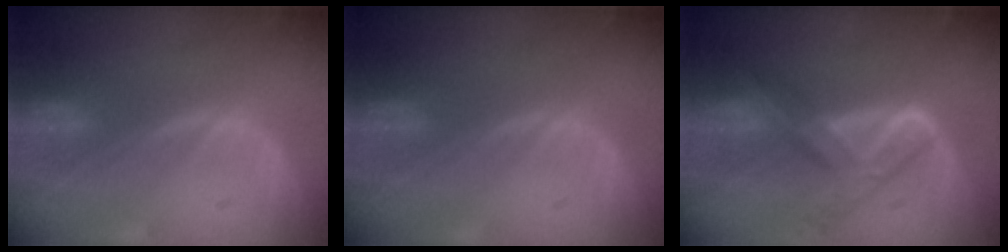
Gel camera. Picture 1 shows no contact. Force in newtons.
{"total": 0.0}
{"total": 7.7, "press": 6.5, "slide": 4.2}